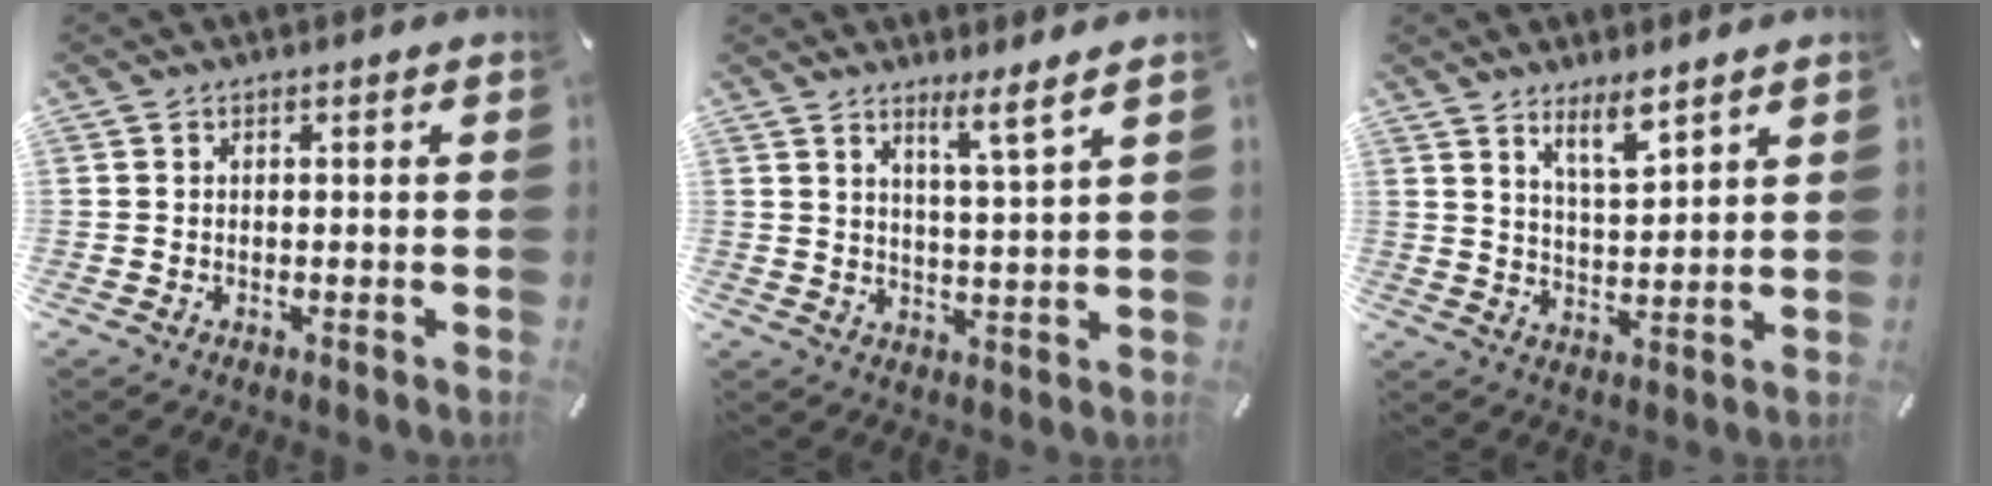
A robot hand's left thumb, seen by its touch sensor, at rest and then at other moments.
{"total": 5.8, "force": [4.9, -0.9, 2.9], "torque": [-0.053, -0.035, 0.081]}
{"total": 6.9, "force": [5.8, 1.5, 3.5], "torque": [-0.059, -0.035, 0.100]}